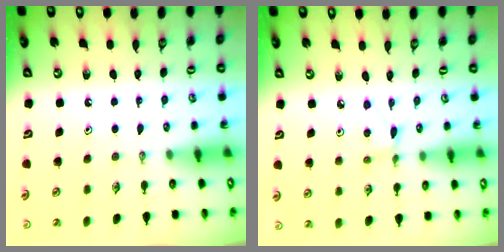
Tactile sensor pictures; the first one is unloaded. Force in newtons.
{"total": 1.9, "press": 1.9, "slide": 0.3}